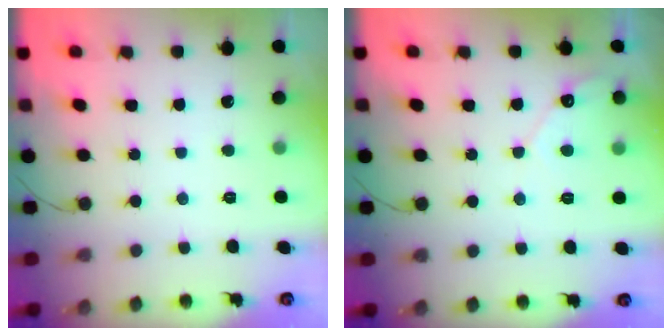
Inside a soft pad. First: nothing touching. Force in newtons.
{"total": 5.5, "press": 5.5, "slide": 0.5}